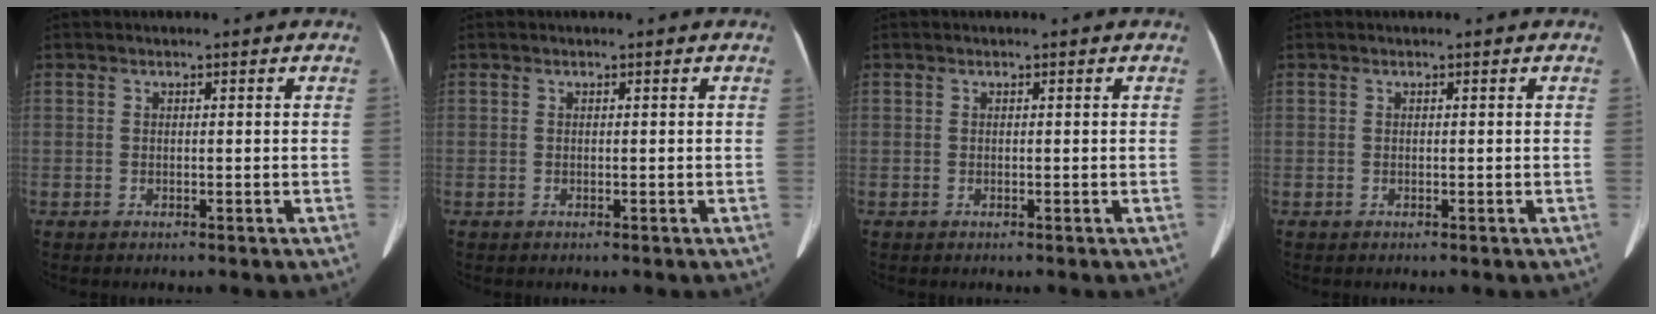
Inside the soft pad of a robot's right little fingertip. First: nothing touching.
{"total": 0.0}
{"total": 0.0}
{"total": 0.0}